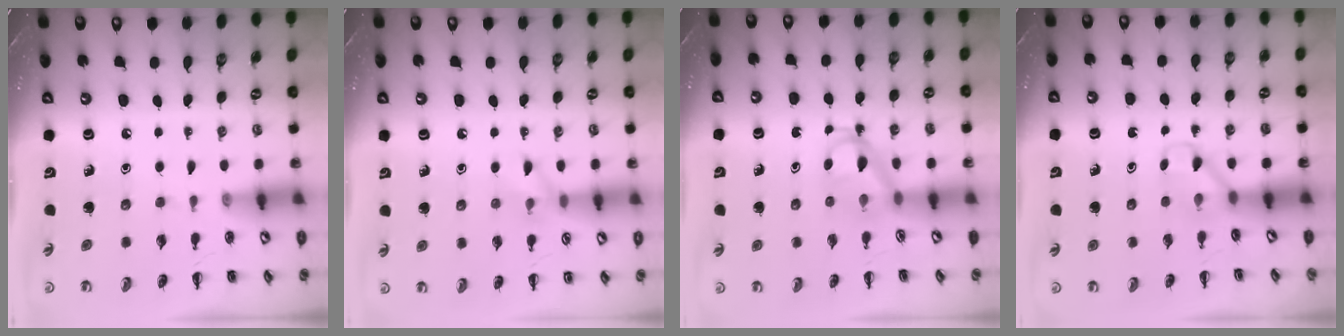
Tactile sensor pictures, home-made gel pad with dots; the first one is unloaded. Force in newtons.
{"total": 6.7, "press": 6.5, "slide": 1.7}
{"total": 4.3, "press": 4.2, "slide": 0.7}
{"total": 2.8, "press": 2.6, "slide": 0.9}